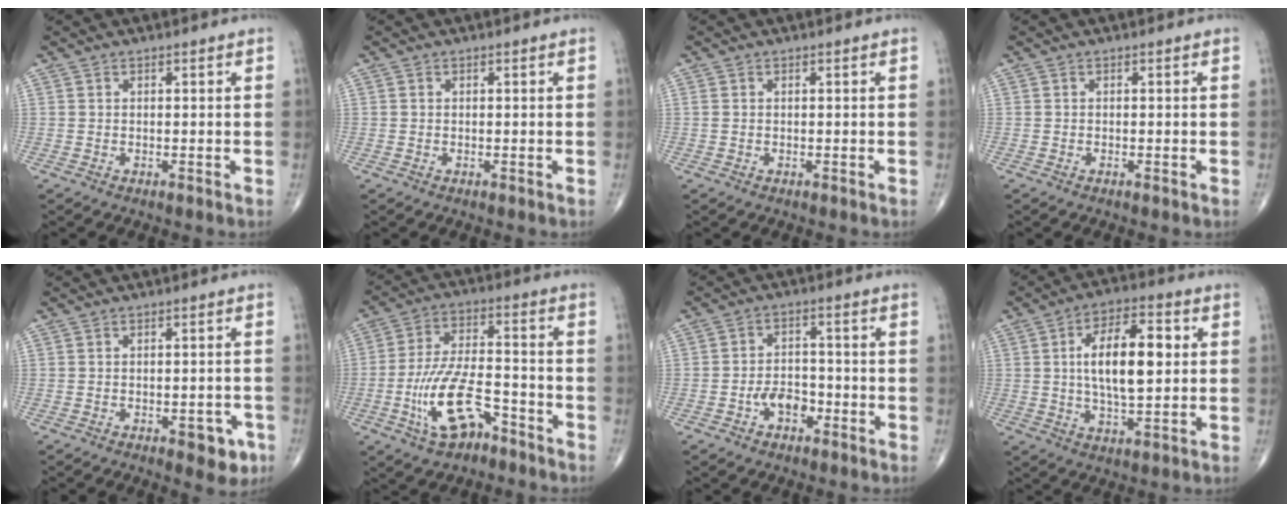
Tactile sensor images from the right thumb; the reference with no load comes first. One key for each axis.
{"total": 0.0}
{"total": 0.6, "fx": 0.1, "fy": 0.4, "fz": 0.4, "tx": -0.017, "ty": 0.008, "tz": 0.007}
{"total": 0.0}
{"total": 5.4, "fx": -2.6, "fy": 2.6, "fz": 3.9, "tx": -0.028, "ty": 0.011, "tz": -0.027}
{"total": 13.1, "fx": -6.3, "fy": 5.9, "fz": 9.9, "tx": -0.190, "ty": 0.040, "tz": -0.111}
{"total": 5.6, "fx": -2.4, "fy": 3.7, "fz": 3.5, "tx": -0.040, "ty": 0.025, "tz": -0.046}
{"total": 14.1, "fx": 1.9, "fy": 6.0, "fz": 12.6, "tx": -0.201, "ty": 0.005, "tz": 0.028}